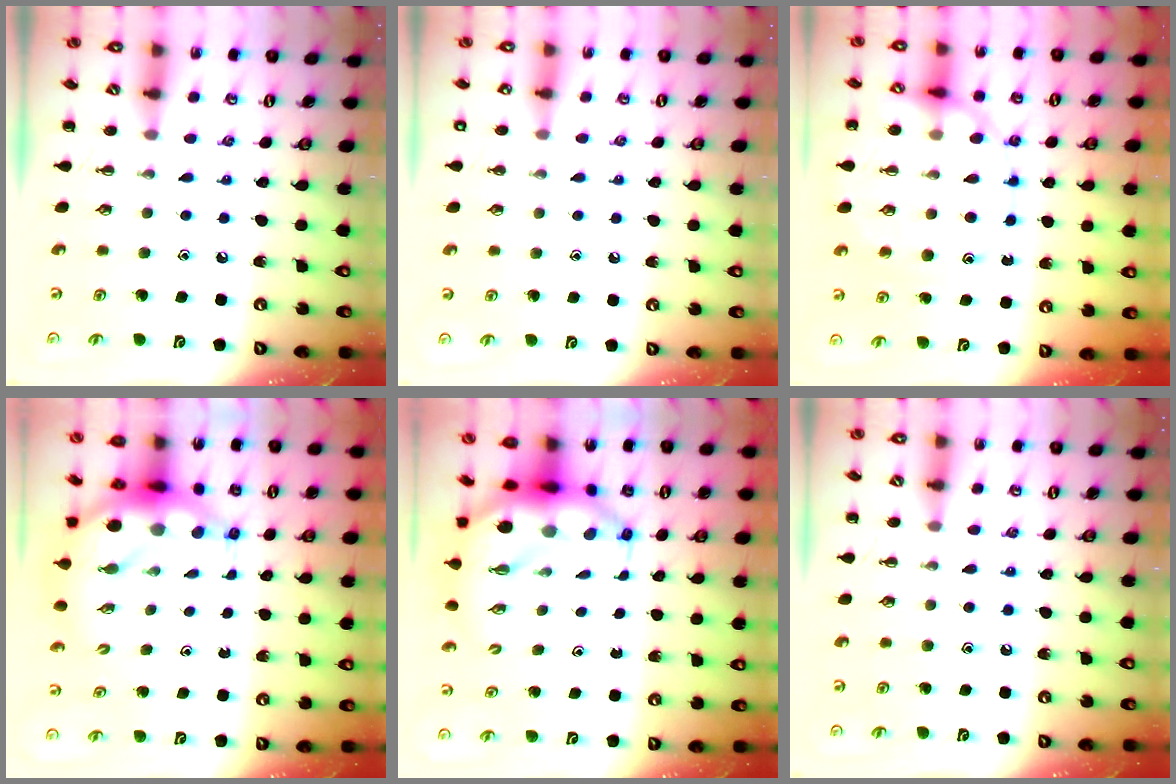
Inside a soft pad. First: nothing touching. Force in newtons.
{"total": 1.4, "press": 1.4, "slide": 0.1}
{"total": 16.1, "press": 16.1, "slide": 1.4}
{"total": 8.9, "press": 8.6, "slide": 2.3}
{"total": 8.2, "press": 7.9, "slide": 2.0}
{"total": 7.8, "press": 7.8, "slide": 1.1}